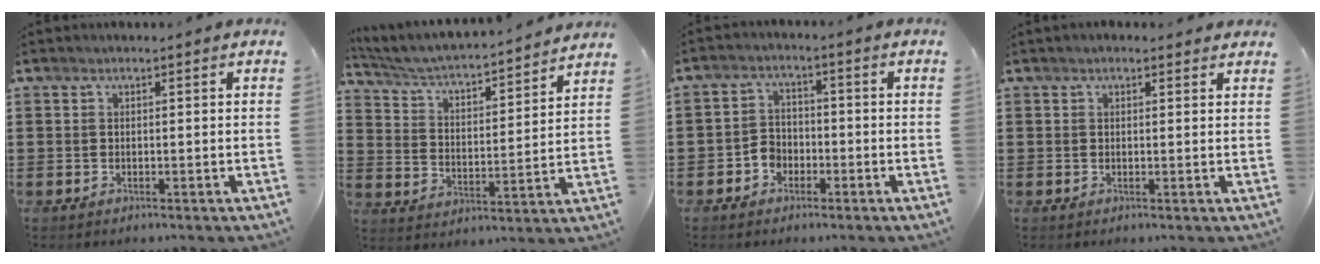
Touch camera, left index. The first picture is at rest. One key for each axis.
{"total": 3.6, "fx": 3.4, "fy": 0.0, "fz": 1.3, "tx": -0.044, "ty": -0.038, "tz": 0.046}
{"total": 3.1, "fx": -1.7, "fy": 2.4, "fz": 1.1, "tx": -0.028, "ty": 0.007, "tz": -0.036}
{"total": 1.2, "fx": 1.0, "fy": 0.4, "fz": 0.4, "tx": -0.009, "ty": 0.004, "tz": 0.019}